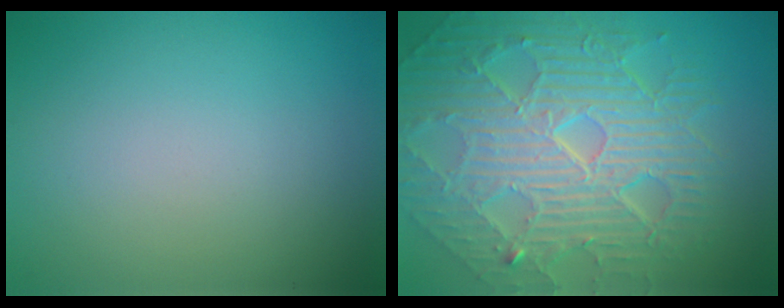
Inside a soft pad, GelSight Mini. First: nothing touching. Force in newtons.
{"total": 10.7, "press": 7.0, "slide": 8.1}